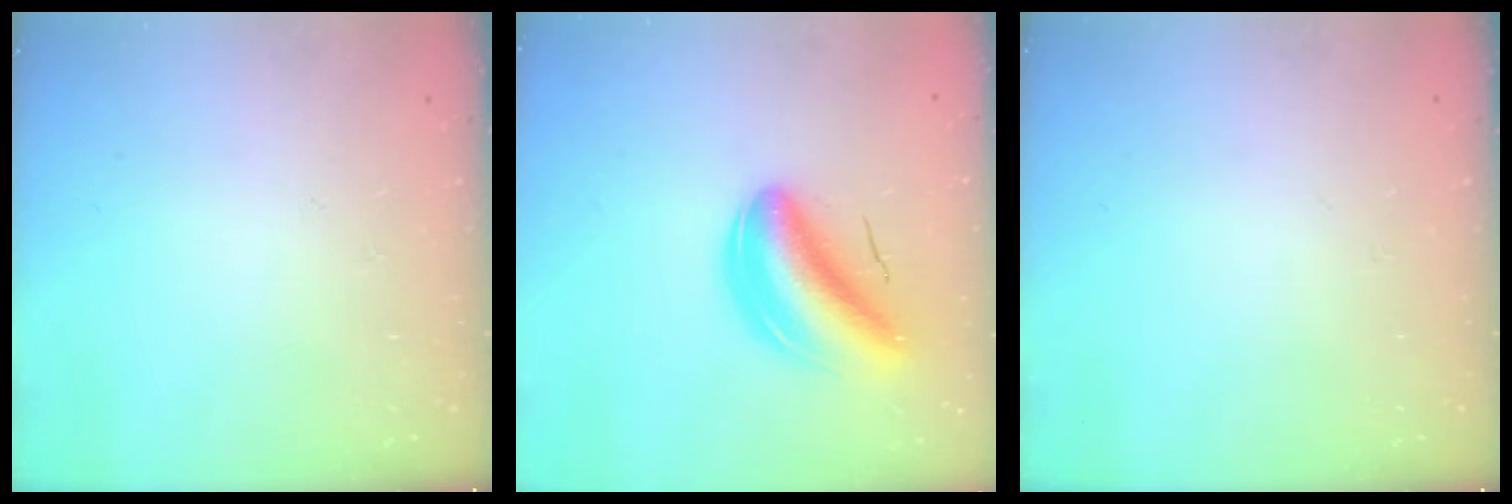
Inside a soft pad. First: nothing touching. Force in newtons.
{"total": 9.2, "press": 8.8, "slide": 2.9}
{"total": 0.0}